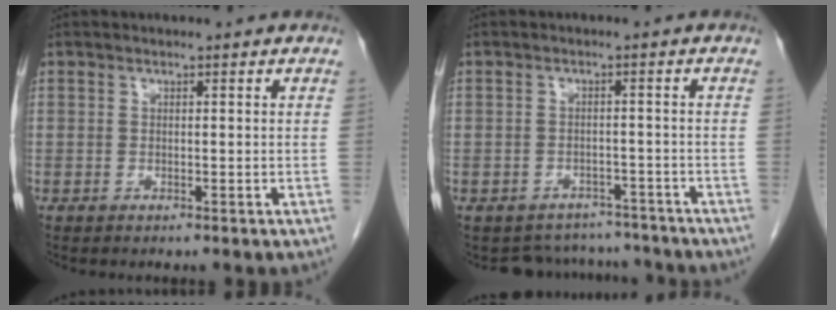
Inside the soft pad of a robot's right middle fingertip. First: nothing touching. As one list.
[{"total": 7.1, "force": [-6.6, 2.5, -0.6], "torque": [0.010, 0.020, -0.078]}]